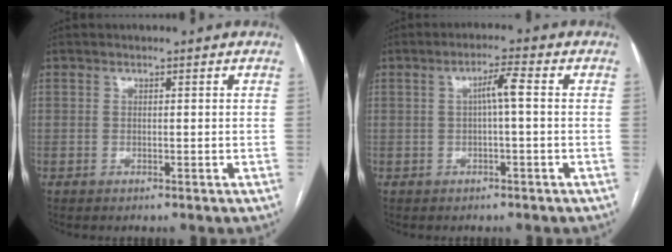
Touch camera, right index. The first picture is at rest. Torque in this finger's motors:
{"motor_torque": [0.40, 0.20, 0.11, 0.06]}